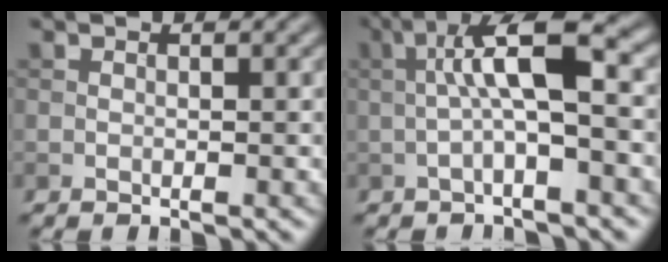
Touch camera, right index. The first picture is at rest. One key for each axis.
{"total": 6.7, "fx": 0.1, "fy": 1.5, "fz": 6.6, "tx": -0.117, "ty": 0.027, "tz": -0.010}